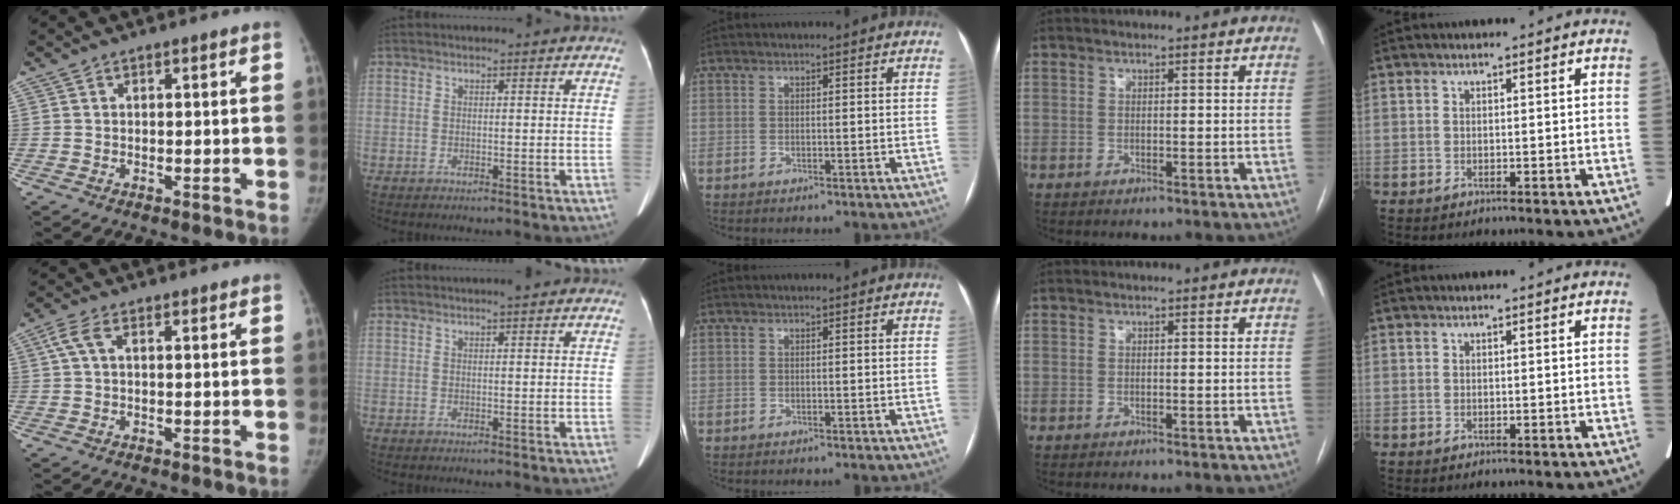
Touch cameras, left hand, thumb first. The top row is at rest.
{"thumb": {"total": 3.1, "force": [1.0, 1.5, 2.6], "torque": [-0.067, 0.014, 0.021]}, "index": {"total": 1.5, "force": [1.1, 0.2, 1.0], "torque": [-0.016, 0.006, 0.013]}}